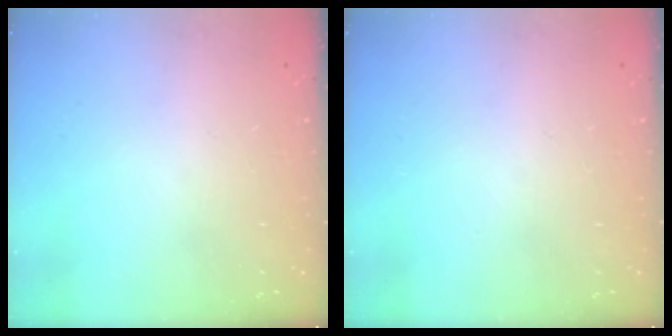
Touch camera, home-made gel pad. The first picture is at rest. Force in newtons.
{"total": 0.0}